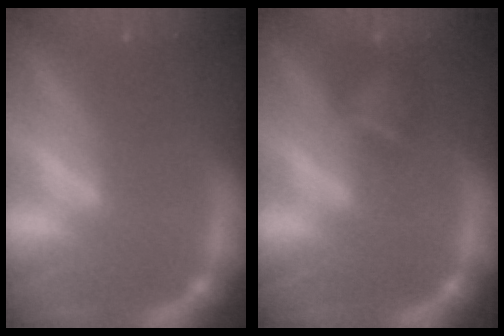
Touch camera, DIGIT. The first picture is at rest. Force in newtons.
{"total": 2.9}